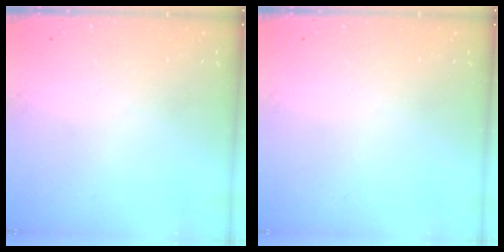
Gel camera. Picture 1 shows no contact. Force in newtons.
{"total": 0.0}